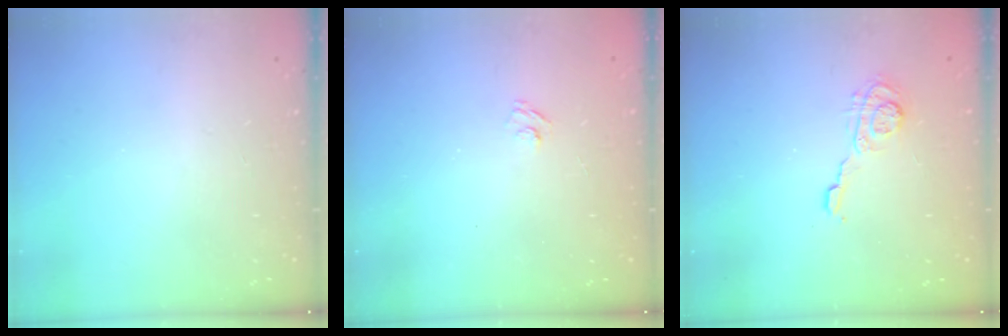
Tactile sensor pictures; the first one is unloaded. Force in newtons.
{"total": 2.7, "press": 2.5, "slide": 0.9}
{"total": 6.1, "press": 6.1, "slide": 0.7}